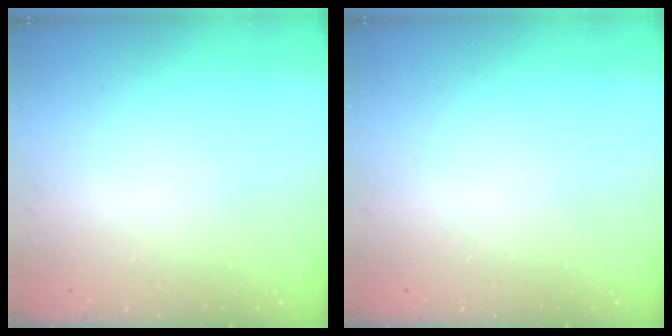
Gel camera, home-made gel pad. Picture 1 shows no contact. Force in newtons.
{"total": 0.0}